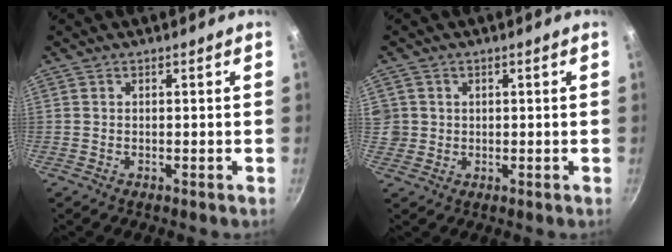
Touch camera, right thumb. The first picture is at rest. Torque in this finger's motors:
{"motor_torque": [-0.87, 0.50, 0.62, -0.05, 0.15]}